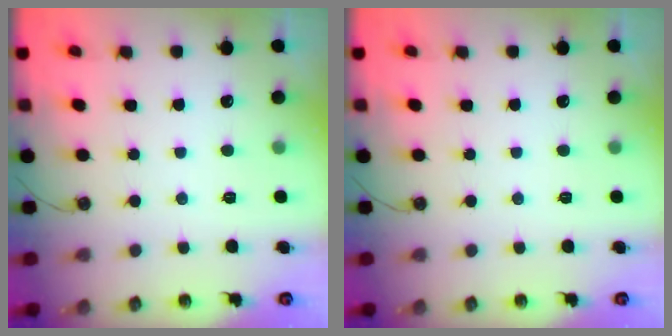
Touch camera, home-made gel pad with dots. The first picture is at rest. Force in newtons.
{"total": 0.0}